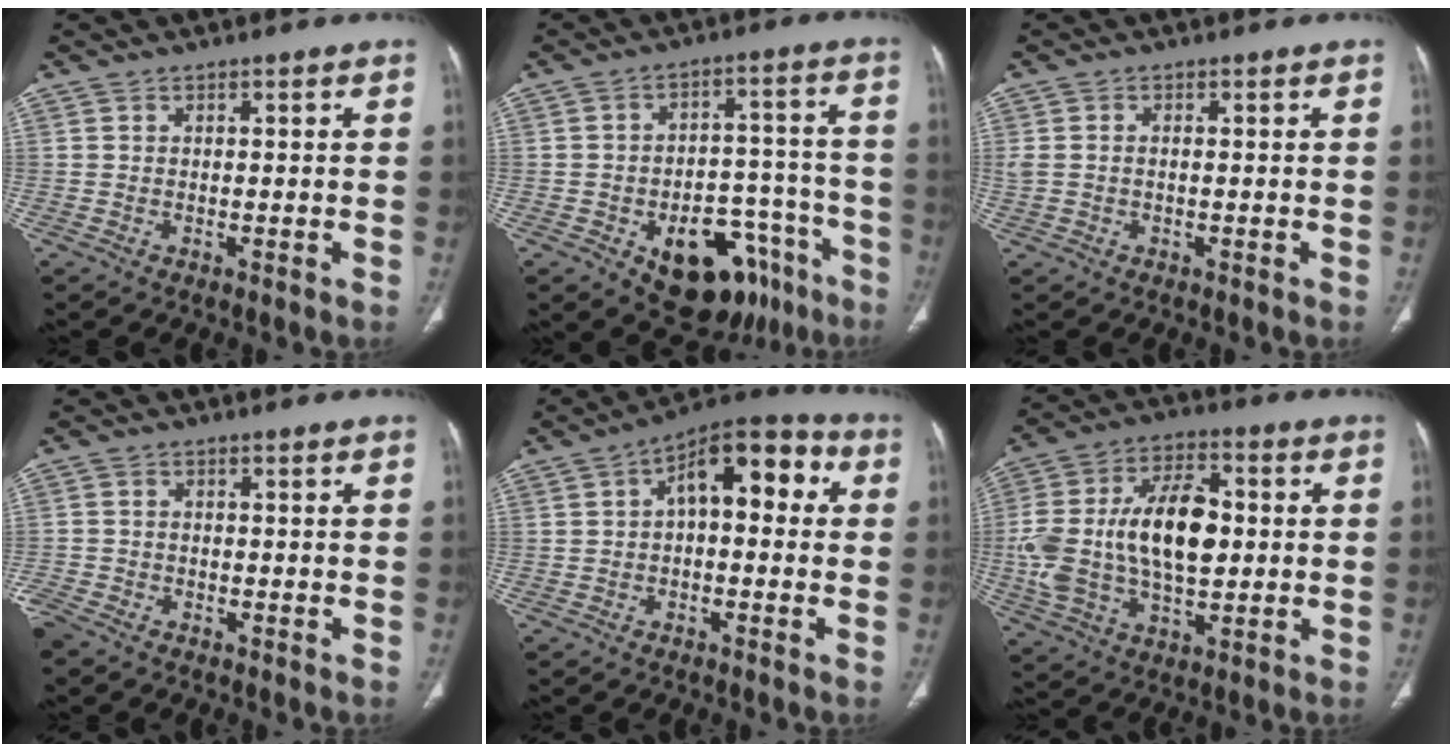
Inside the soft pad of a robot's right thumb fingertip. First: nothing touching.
{"total": 18.5, "force": [-9.7, 10.9, 11.4], "torque": [-0.097, 0.074, -0.125]}
{"total": 2.5, "force": [-0.1, 1.6, 2.0], "torque": [-0.063, 0.010, 0.001]}
{"total": 4.9, "force": [-3.9, 2.1, 1.9], "torque": [-0.057, -0.003, -0.081]}
{"total": 11.9, "force": [1.7, 6.4, 9.9], "torque": [-0.108, 0.040, 0.013]}
{"total": 20.6, "force": [0.4, 11.7, 17.0], "torque": [-0.325, 0.022, 0.013]}